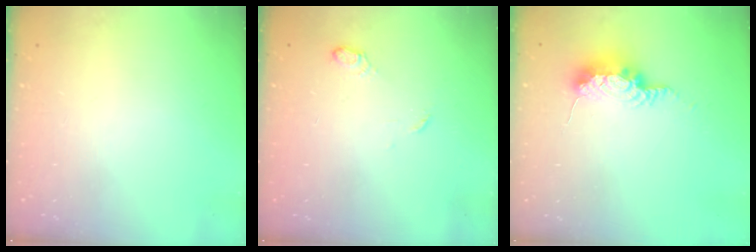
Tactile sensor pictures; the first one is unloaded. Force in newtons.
{"total": 4.8, "press": 4.7, "slide": 0.7}
{"total": 15.2, "press": 10.8, "slide": 10.7}